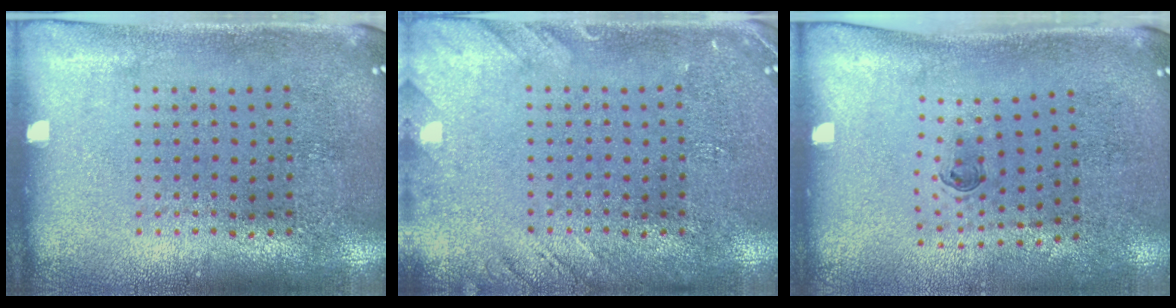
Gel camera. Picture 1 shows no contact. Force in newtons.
{"total": 1.8, "press": 1.8, "slide": 0.1}
{"total": 0.6, "press": 0.3, "slide": 0.5}